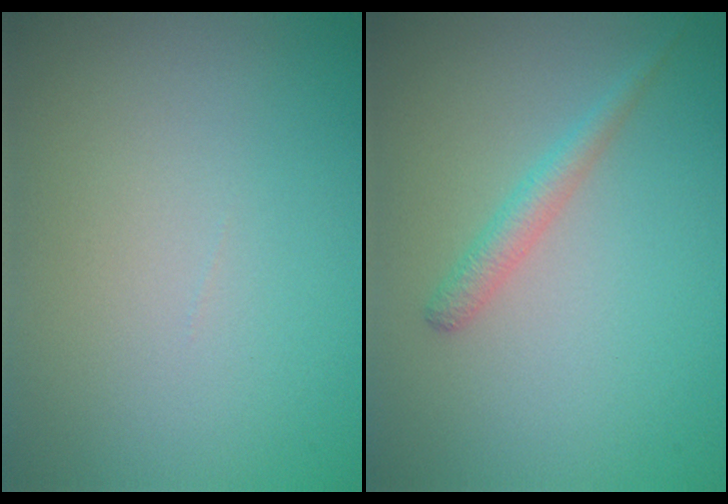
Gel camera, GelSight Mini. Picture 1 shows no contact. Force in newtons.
{"total": 1.6, "press": 1.6, "slide": 0.1}